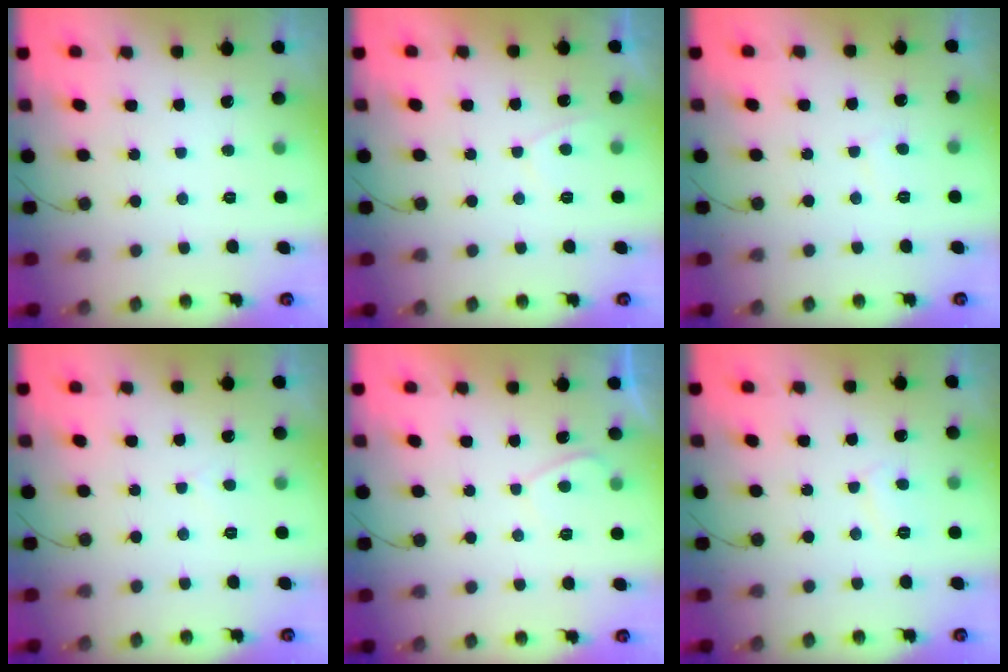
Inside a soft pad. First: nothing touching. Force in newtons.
{"total": 2.5, "press": 2.4, "slide": 0.7}
{"total": 2.6, "press": 2.6, "slide": 0.2}
{"total": 2.2, "press": 2.2, "slide": 0.3}
{"total": 1.5, "press": 1.4, "slide": 0.6}
{"total": 4.6, "press": 4.6, "slide": 0.4}